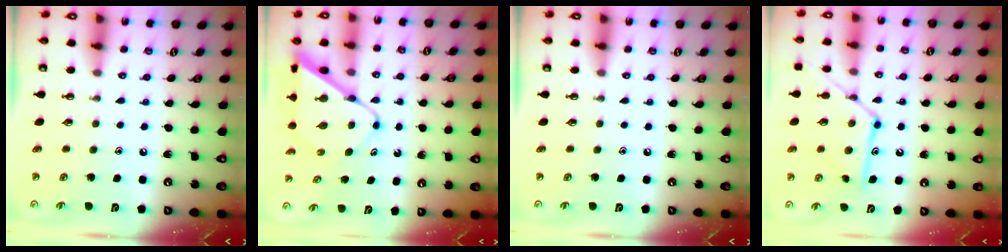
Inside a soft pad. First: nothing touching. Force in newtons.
{"total": 9.3, "press": 9.2, "slide": 0.7}
{"total": 0.0}
{"total": 13.9, "press": 13.9, "slide": 0.8}